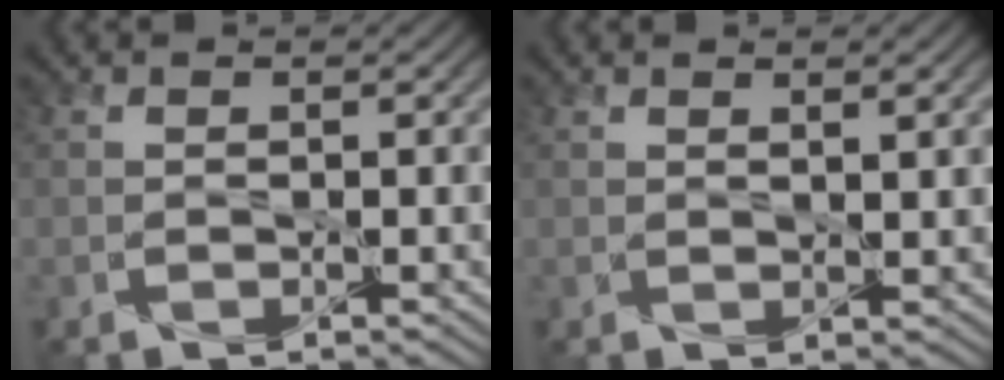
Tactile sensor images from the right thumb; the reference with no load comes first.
{"total": 1.4, "force": [1.2, -0.1, 0.6], "torque": [-0.013, -0.005, 0.030]}